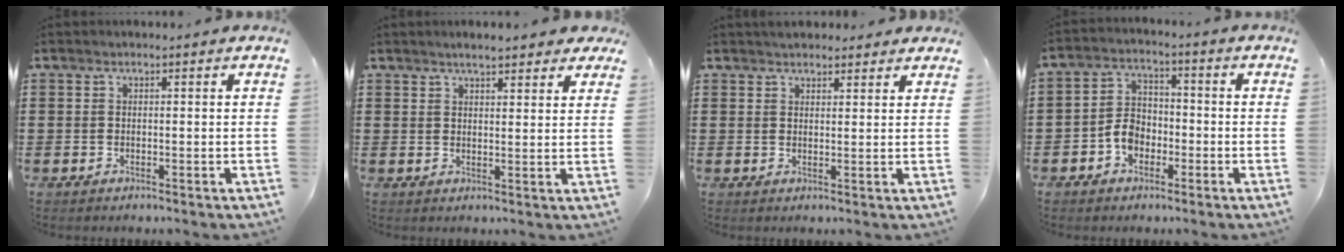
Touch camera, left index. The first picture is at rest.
{"total": 3.6, "force": [3.1, 0.5, 1.7], "torque": [-0.039, 0.001, 0.056]}
{"total": 2.3, "force": [2.2, 0.7, 0.2], "torque": [-0.008, 0.004, 0.043]}
{"total": 4.7, "force": [-2.1, 3.4, 2.4], "torque": [-0.063, 0.008, -0.046]}